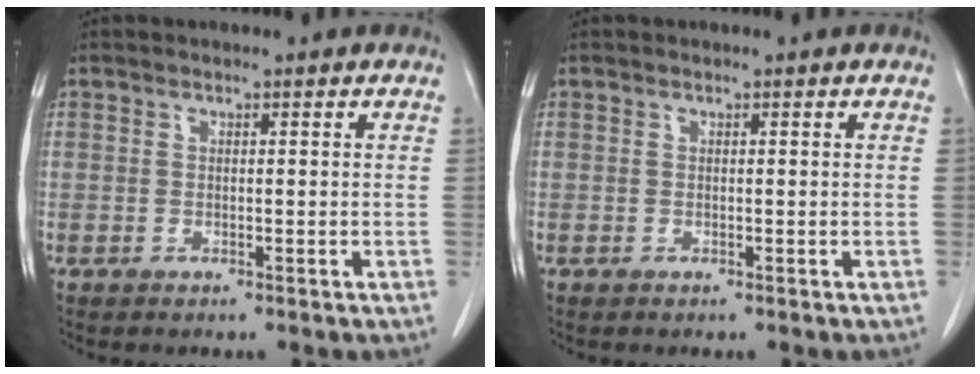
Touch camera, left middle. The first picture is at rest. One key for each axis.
{"total": 0.0}